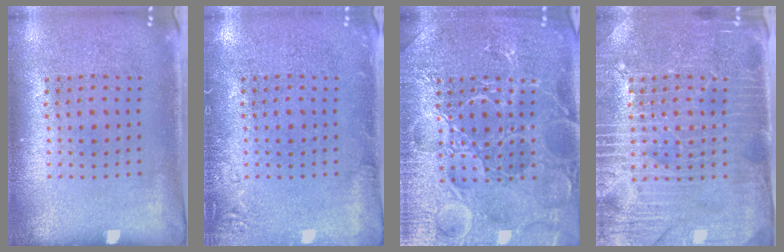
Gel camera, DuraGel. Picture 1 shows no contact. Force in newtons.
{"total": 1.8, "press": 1.7, "slide": 0.4}
{"total": 5.7, "press": 5.7, "slide": 0.7}
{"total": 4.3, "press": 4.1, "slide": 1.3}